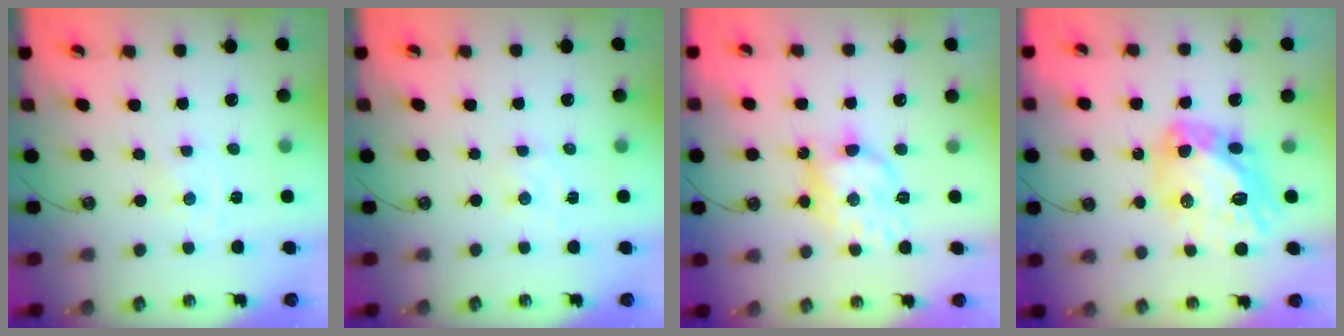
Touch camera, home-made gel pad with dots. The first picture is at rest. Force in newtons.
{"total": 1.9, "press": 1.9, "slide": 0.3}
{"total": 13.9, "press": 13.9, "slide": 0.7}
{"total": 18.1, "press": 18.0, "slide": 2.2}